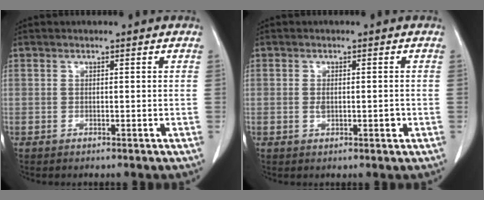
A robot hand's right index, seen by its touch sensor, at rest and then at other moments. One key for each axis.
{"total": 2.6, "fx": -0.3, "fy": 1.2, "fz": 2.2, "tx": -0.040, "ty": -0.002, "tz": 0.000}